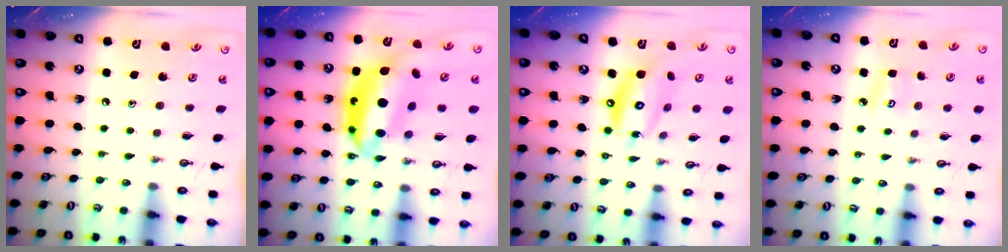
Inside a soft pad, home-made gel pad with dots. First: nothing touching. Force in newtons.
{"total": 18.1, "press": 18.1, "slide": 1.3}
{"total": 12.8, "press": 12.7, "slide": 0.9}
{"total": 3.9, "press": 3.9, "slide": 0.4}